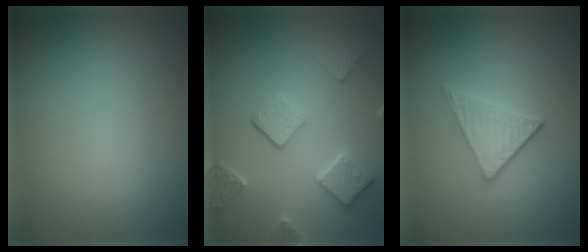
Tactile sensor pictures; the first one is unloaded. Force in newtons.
{"total": 5.1, "press": 3.9, "slide": 3.2}
{"total": 2.8, "press": 2.6, "slide": 1.1}